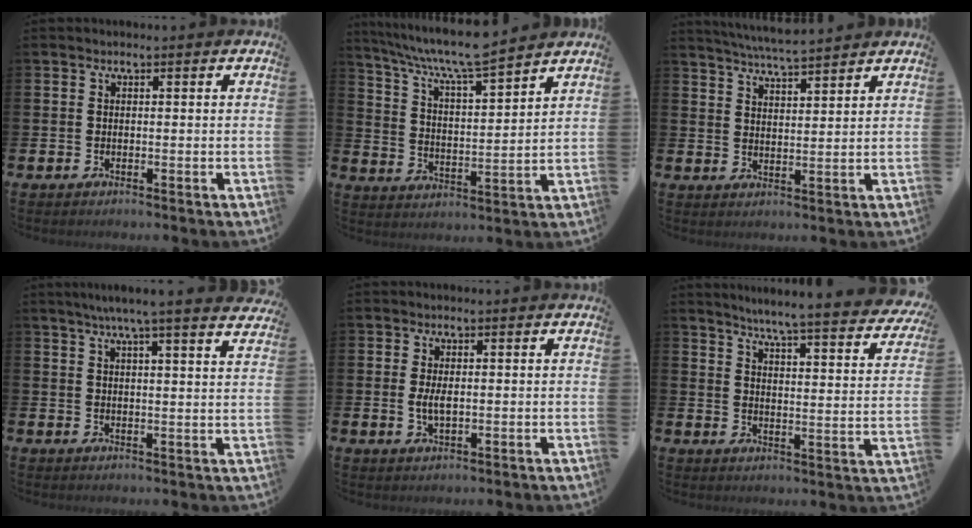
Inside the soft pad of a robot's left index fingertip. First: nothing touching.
{"total": 8.4, "force": [7.7, 0.4, 3.2], "torque": [-0.096, -0.046, 0.135]}
{"total": 5.4, "force": [5.3, -0.1, 1.0], "torque": [-0.035, -0.028, 0.095]}
{"total": 5.4, "force": [4.8, -0.8, 2.4], "torque": [-0.049, -0.022, 0.079]}
{"total": 2.4, "force": [0.2, 1.0, 2.1], "torque": [-0.032, -0.001, -0.001]}
{"total": 5.4, "force": [5.1, -0.4, 1.9], "torque": [-0.056, -0.049, 0.081]}